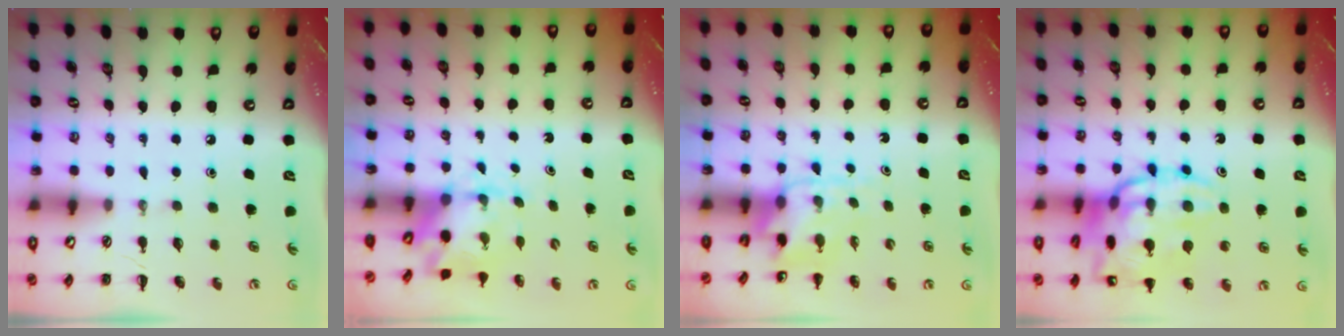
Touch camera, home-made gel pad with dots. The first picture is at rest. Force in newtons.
{"total": 2.5, "press": 2.3, "slide": 1.0}
{"total": 4.9, "press": 4.9, "slide": 0.6}
{"total": 20.4, "press": 20.2, "slide": 2.5}